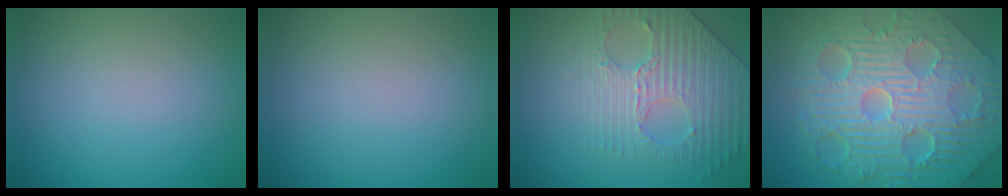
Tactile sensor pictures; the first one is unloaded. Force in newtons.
{"total": 0.0}
{"total": 3.9, "press": 3.8, "slide": 0.8}
{"total": 12.5, "press": 8.2, "slide": 9.4}